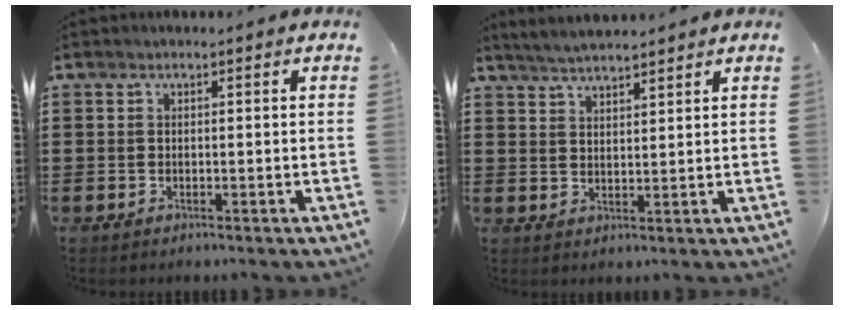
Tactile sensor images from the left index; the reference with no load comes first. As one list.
[{"total": 3.4, "force": [3.4, -0.2, 0.4], "torque": [-0.017, -0.006, 0.063]}]